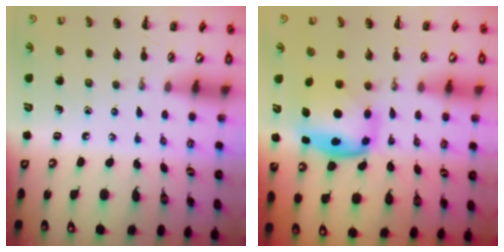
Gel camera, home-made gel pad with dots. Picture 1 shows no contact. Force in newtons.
{"total": 6.5, "press": 6.3, "slide": 1.6}